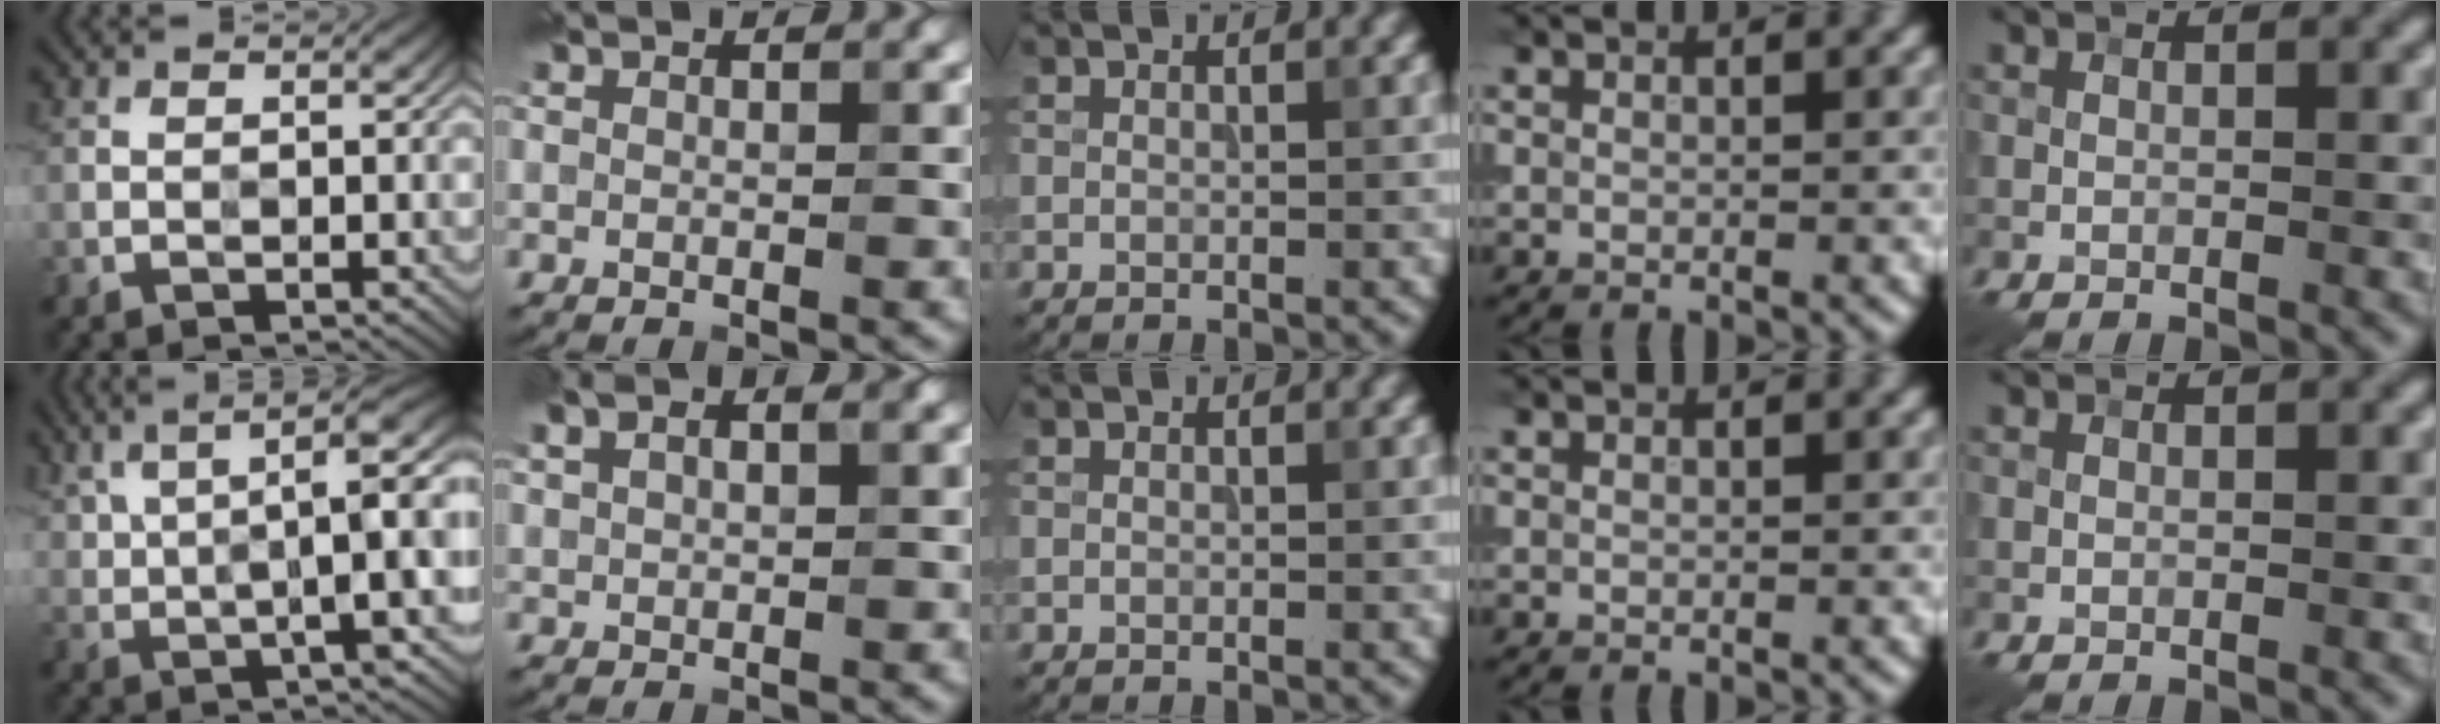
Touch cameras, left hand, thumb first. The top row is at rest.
{"thumb": {"total": 13.1, "force": [4.0, 3.9, 11.9], "torque": [-0.205, 0.014, 0.072]}, "index": {"total": 3.7, "force": [1.8, 1.9, 2.5], "torque": [-0.044, 0.007, 0.028]}}